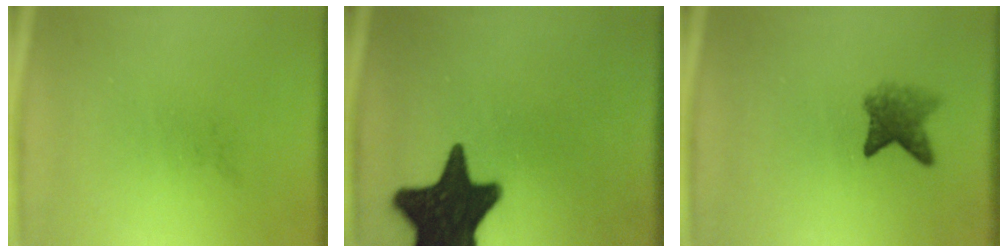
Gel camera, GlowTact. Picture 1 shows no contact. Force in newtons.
{"total": 18.6}
{"total": 3.8}